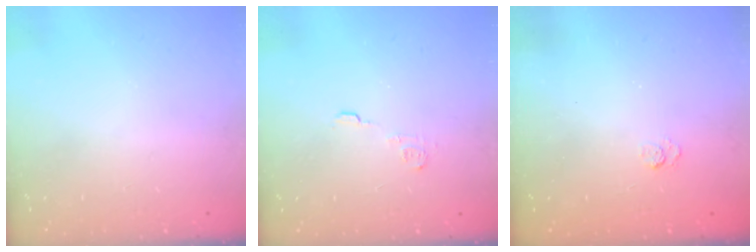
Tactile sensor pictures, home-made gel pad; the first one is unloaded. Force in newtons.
{"total": 4.8, "press": 4.8, "slide": 0.4}
{"total": 2.1, "press": 1.6, "slide": 1.3}